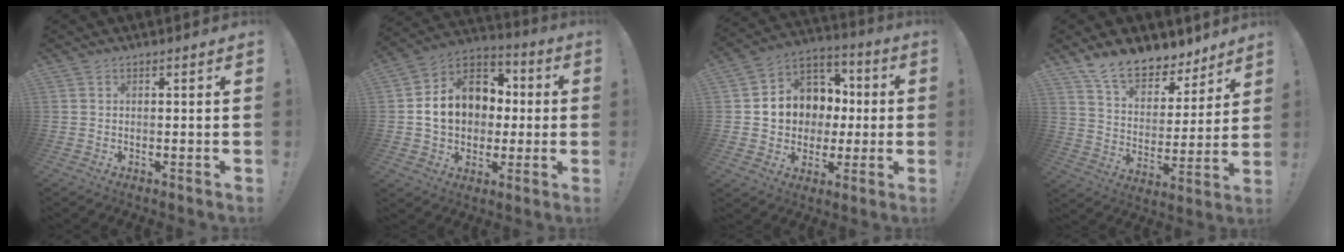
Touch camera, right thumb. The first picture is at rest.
{"total": 16.1, "force": [1.5, 12.7, 9.7], "torque": [-0.145, 0.010, 0.037]}
{"total": 11.4, "force": [0.3, 10.6, 4.3], "torque": [-0.057, 0.003, 0.026]}
{"total": 12.8, "force": [10.7, 5.6, 4.2], "torque": [-0.083, -0.083, 0.198]}